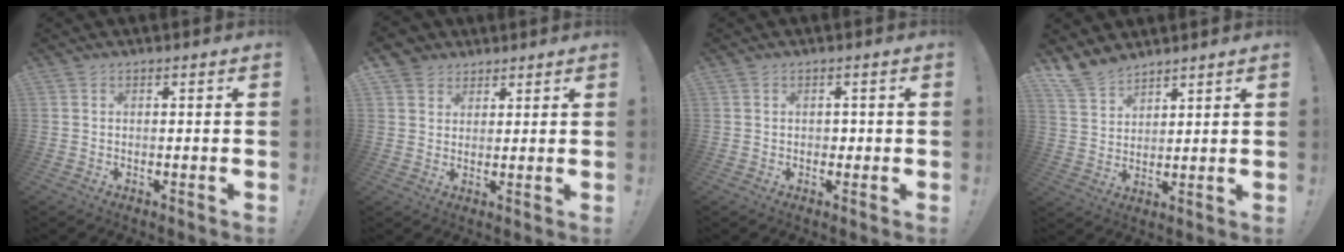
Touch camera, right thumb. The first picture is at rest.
{"total": 4.9, "force": [3.1, 3.7, 0.4], "torque": [0.000, -0.020, 0.058]}
{"total": 1.6, "force": [-0.1, 1.4, 0.6], "torque": [-0.010, 0.004, -0.004]}
{"total": 8.3, "force": [7.2, 3.7, 1.9], "torque": [-0.051, -0.043, 0.145]}